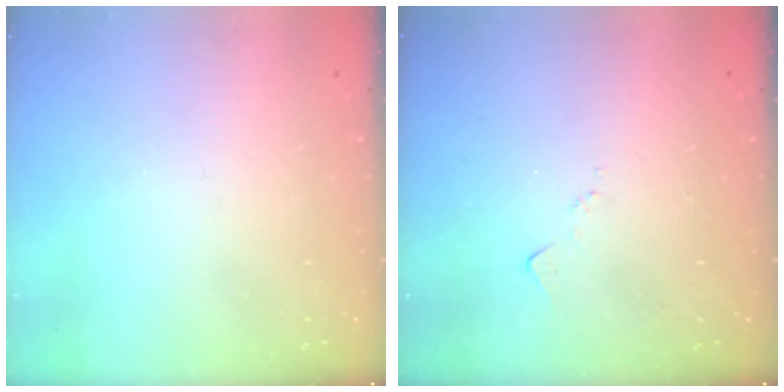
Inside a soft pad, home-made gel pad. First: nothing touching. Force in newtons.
{"total": 6.0, "press": 5.9, "slide": 0.7}